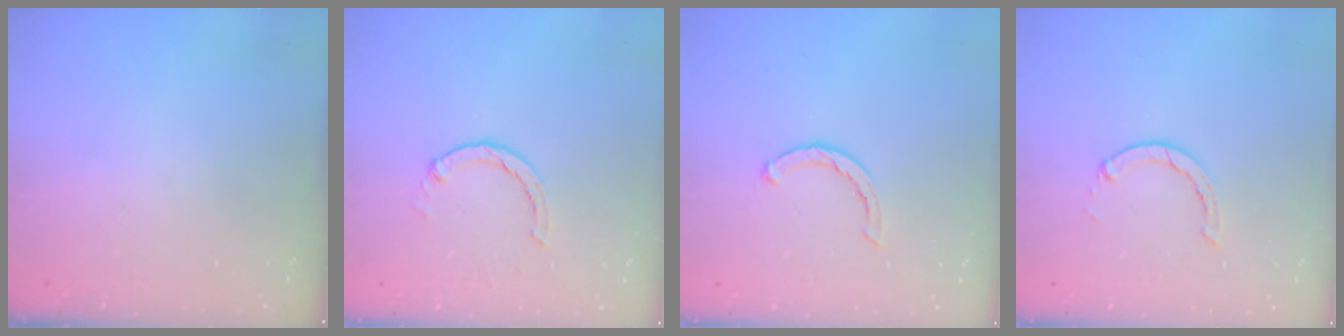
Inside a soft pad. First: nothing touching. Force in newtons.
{"total": 2.0, "press": 2.0, "slide": 0.2}
{"total": 2.1, "press": 2.1, "slide": 0.3}
{"total": 1.3, "press": 1.2, "slide": 0.3}